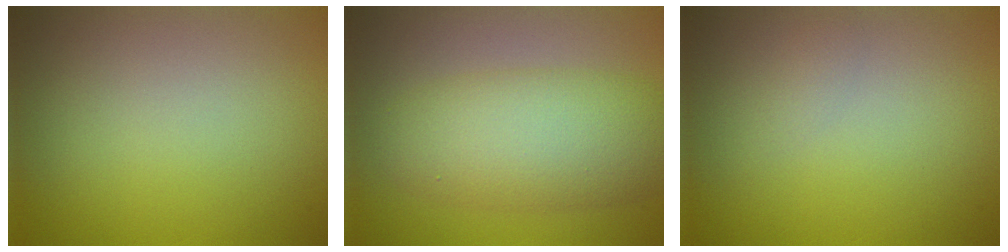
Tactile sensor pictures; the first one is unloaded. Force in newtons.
{"total": 6.6, "press": 6.6, "slide": 0.2}
{"total": 0.6, "press": 0.6, "slide": 0.0}